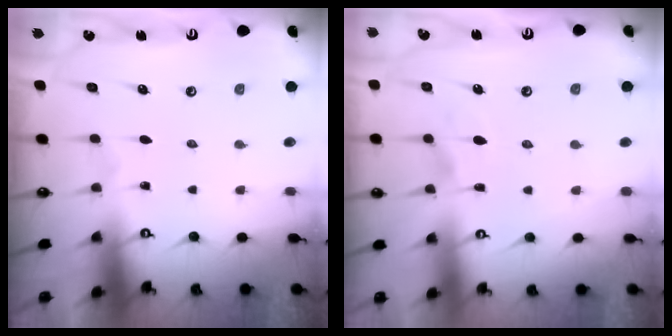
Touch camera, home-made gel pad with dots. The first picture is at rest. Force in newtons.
{"total": 6.1, "press": 5.9, "slide": 1.3}